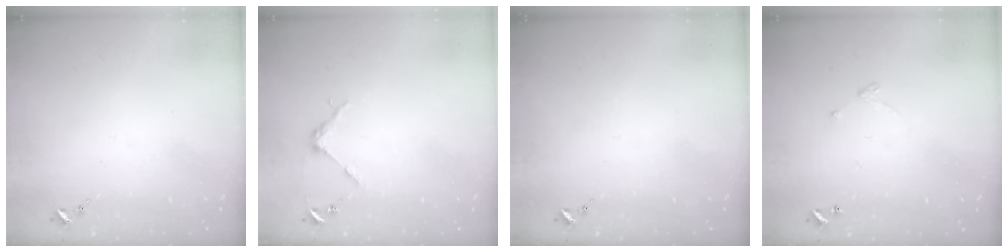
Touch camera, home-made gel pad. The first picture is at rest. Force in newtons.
{"total": 3.7, "press": 3.7, "slide": 0.3}
{"total": 0.0}
{"total": 3.4, "press": 3.4, "slide": 0.5}